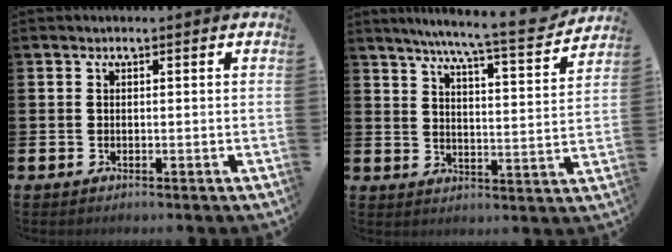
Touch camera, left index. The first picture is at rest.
{"total": 7.9, "force": [7.2, -0.1, 3.2], "torque": [-0.074, -0.050, 0.122]}